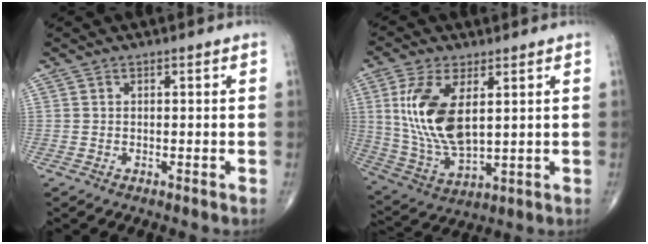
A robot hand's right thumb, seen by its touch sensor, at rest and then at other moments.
{"total": 15.0, "force": [3.4, 7.2, 12.7], "torque": [-0.262, -0.017, 0.080]}